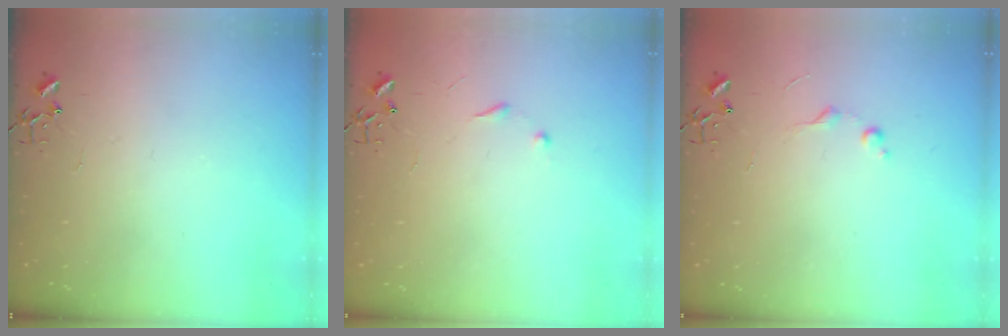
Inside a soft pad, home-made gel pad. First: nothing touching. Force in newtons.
{"total": 6.0, "press": 6.0, "slide": 0.6}
{"total": 6.8, "press": 6.7, "slide": 0.8}